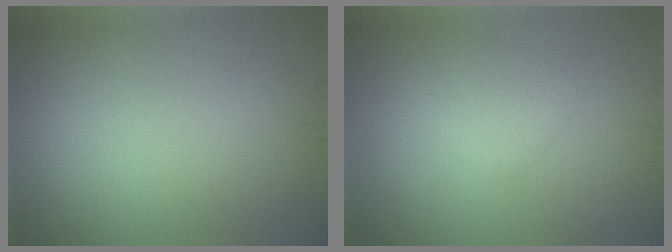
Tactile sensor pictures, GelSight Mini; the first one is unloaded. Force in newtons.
{"total": 1.9, "press": 1.8, "slide": 0.1}